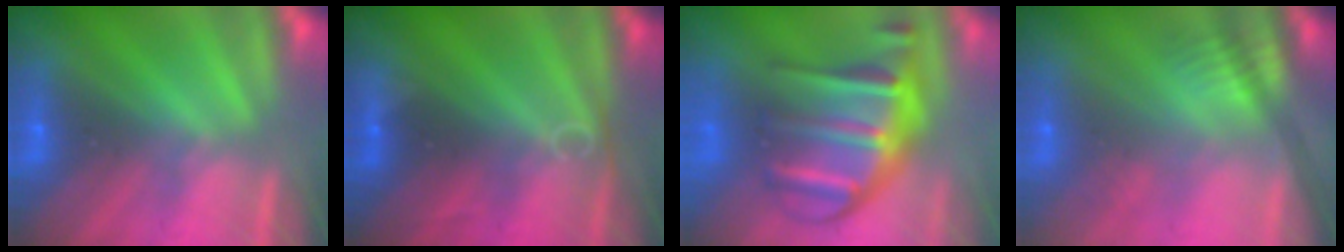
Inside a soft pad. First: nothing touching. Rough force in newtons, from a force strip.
{"total": 2.6}
{"total": 6.1}
{"total": 2.5}